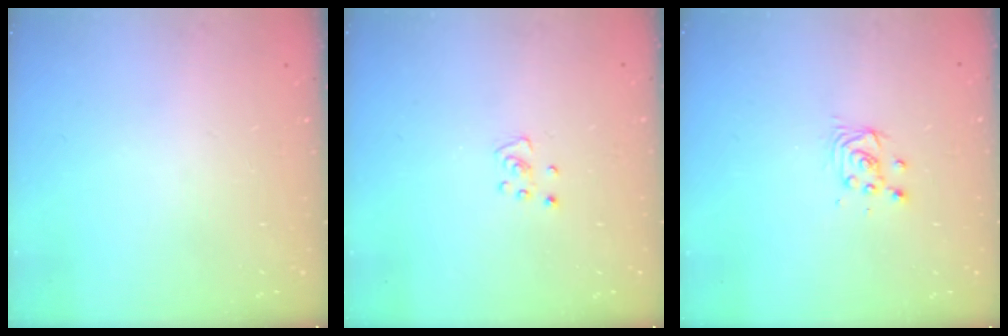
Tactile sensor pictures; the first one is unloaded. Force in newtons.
{"total": 3.4, "press": 3.4, "slide": 0.3}
{"total": 3.4, "press": 3.4, "slide": 0.4}